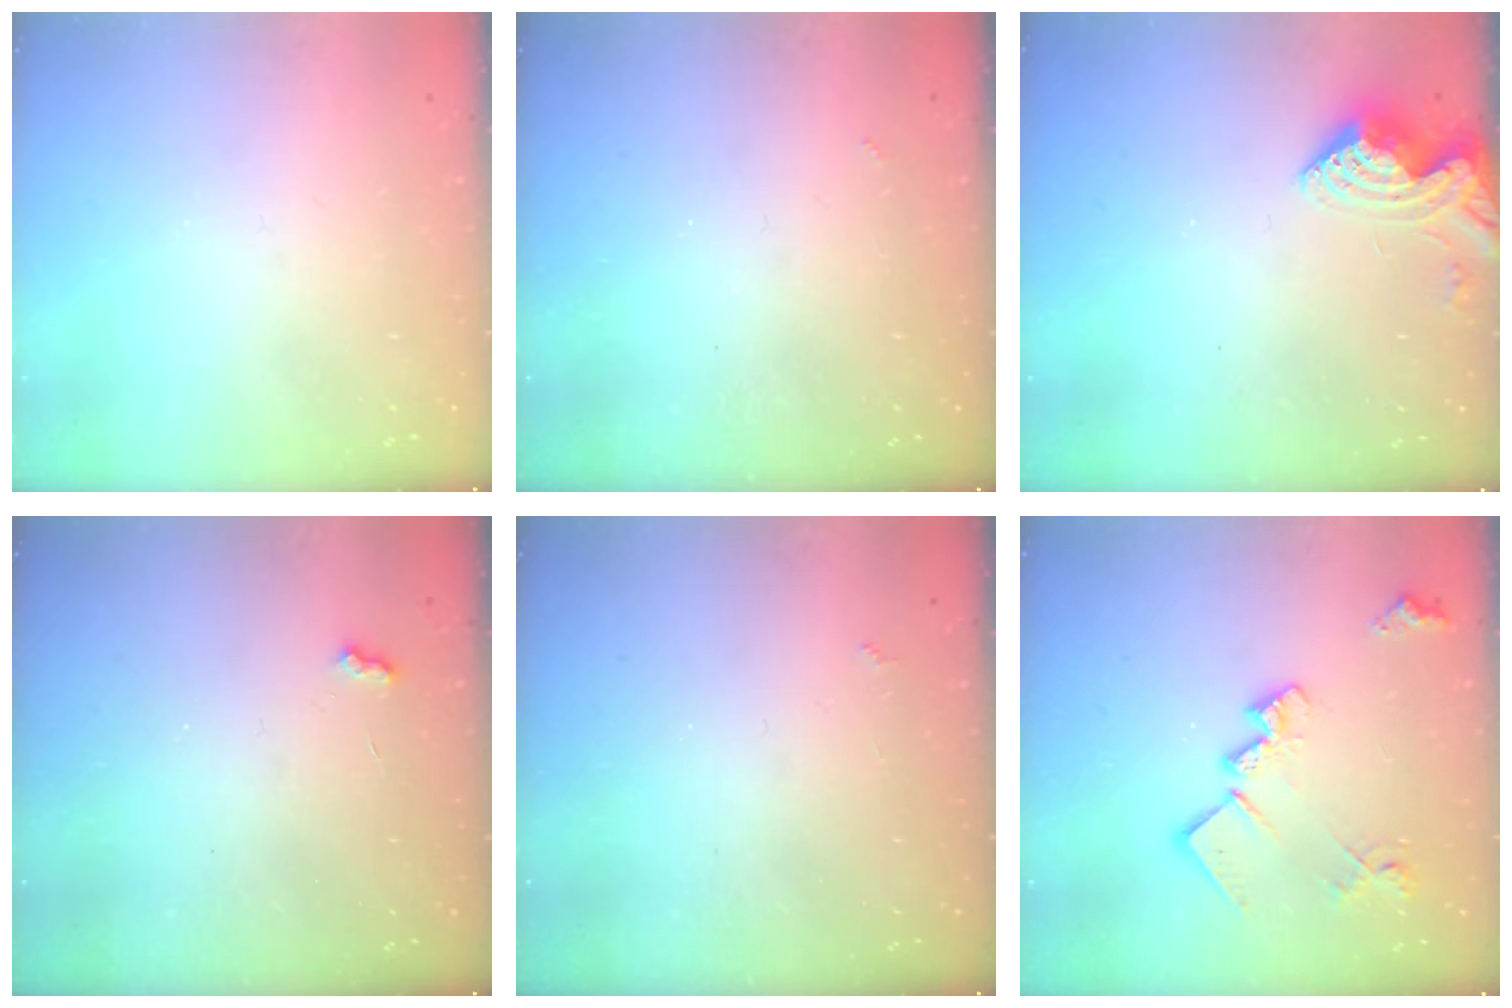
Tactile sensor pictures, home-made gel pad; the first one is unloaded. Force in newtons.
{"total": 2.5, "press": 2.5, "slide": 0.5}
{"total": 7.8, "press": 7.7, "slide": 0.8}
{"total": 2.8, "press": 2.7, "slide": 0.5}
{"total": 1.4, "press": 1.3, "slide": 0.4}
{"total": 17.1, "press": 17.1, "slide": 0.8}